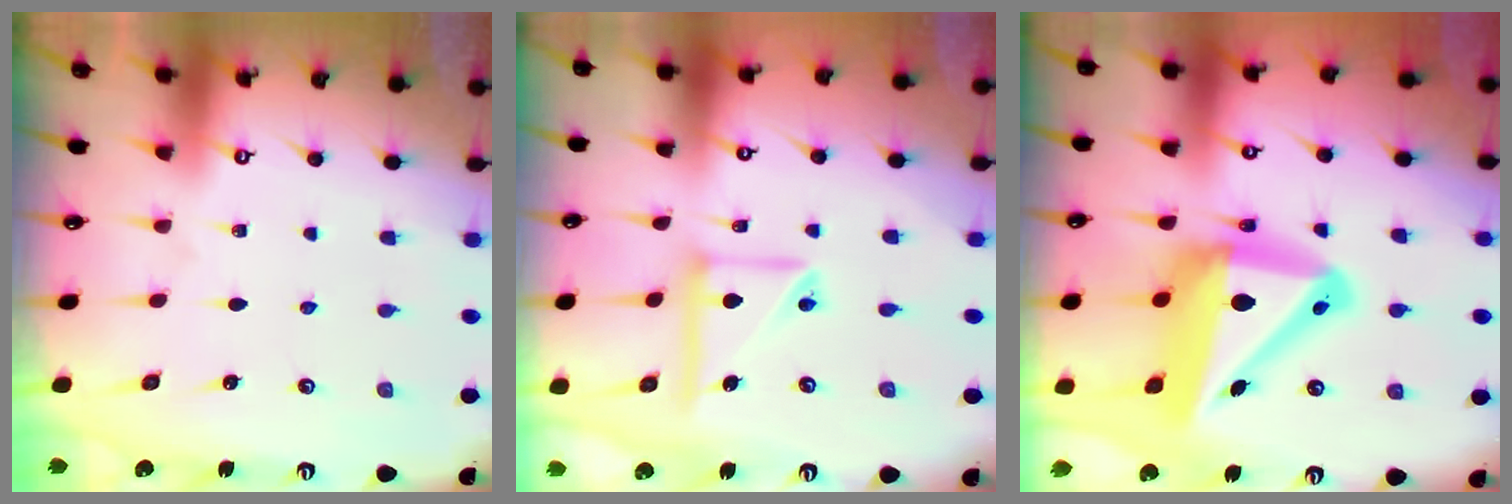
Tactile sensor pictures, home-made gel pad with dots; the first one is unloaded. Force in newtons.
{"total": 12.3, "press": 12.3, "slide": 1.3}
{"total": 19.0, "press": 18.8, "slide": 3.0}